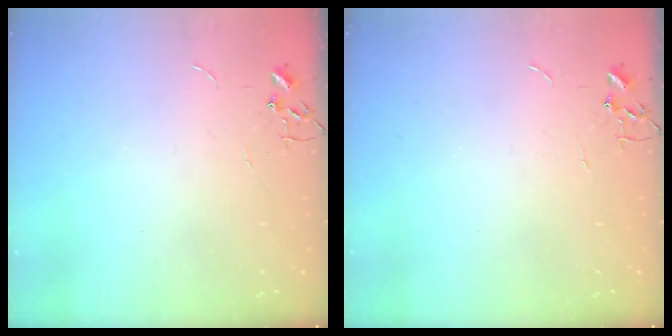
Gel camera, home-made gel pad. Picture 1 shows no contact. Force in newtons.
{"total": 0.0}